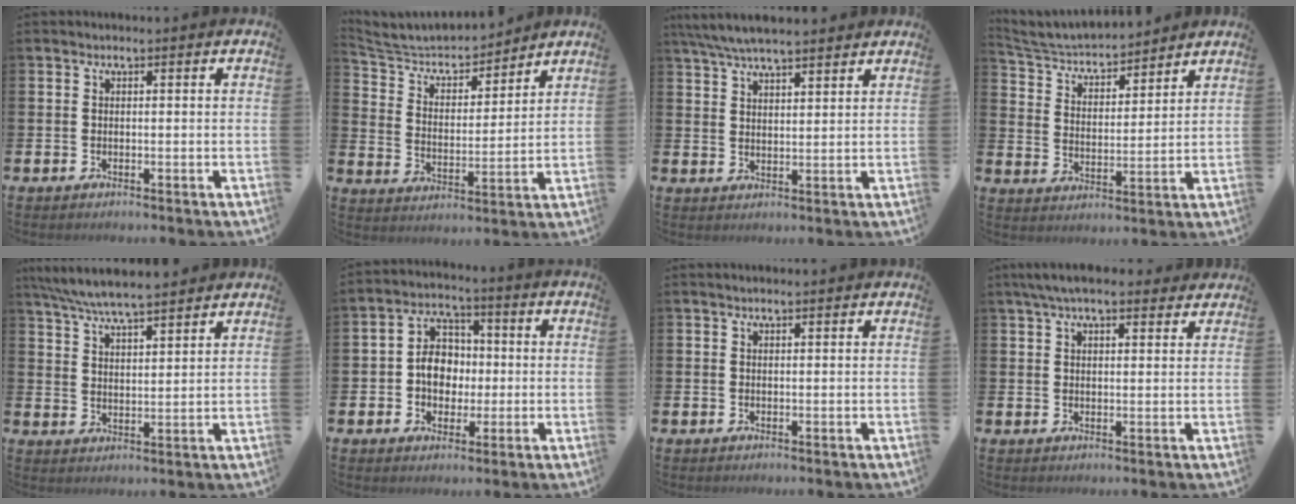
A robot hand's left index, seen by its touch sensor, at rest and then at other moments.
{"total": 6.0, "force": [5.7, 1.5, 0.9], "torque": [-0.051, -0.043, 0.096]}
{"total": 6.2, "force": [5.8, 0.8, 2.0], "torque": [-0.058, -0.016, 0.107]}
{"total": 5.1, "force": [4.9, 1.1, 0.8], "torque": [-0.042, -0.038, 0.081]}
{"total": 6.6, "force": [6.3, 0.4, 1.9], "torque": [-0.058, -0.030, 0.114]}
{"total": 6.1, "force": [-0.1, 5.1, 3.3], "torque": [-0.060, 0.012, -0.007]}
{"total": 0.7, "force": [0.7, 0.0, 0.2], "torque": [0.000, -0.001, 0.011]}
{"total": 5.2, "force": [4.5, 1.3, 2.3], "torque": [-0.050, -0.008, 0.083]}